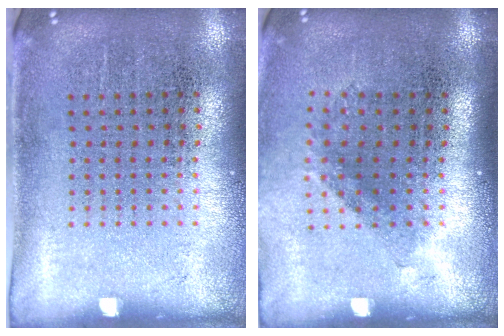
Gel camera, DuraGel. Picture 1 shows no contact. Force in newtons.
{"total": 1.2, "press": 0.9, "slide": 0.8}